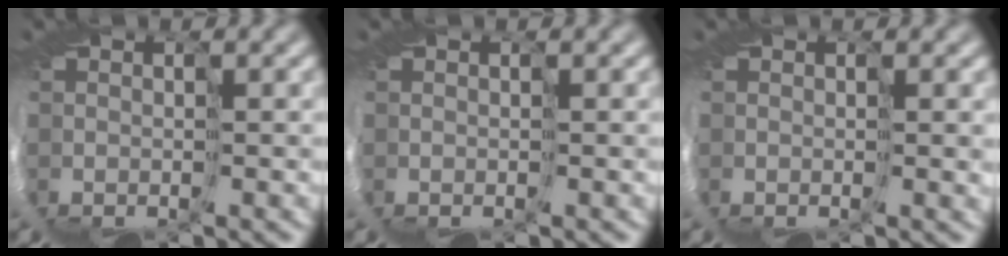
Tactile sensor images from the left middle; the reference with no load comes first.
{"total": 0.0}
{"total": 1.0, "force": [0.4, 0.1, 0.9], "torque": [-0.017, -0.001, 0.005]}